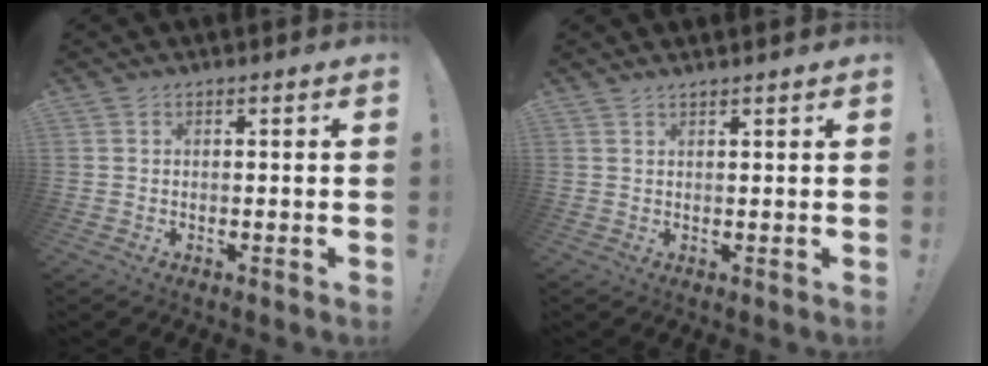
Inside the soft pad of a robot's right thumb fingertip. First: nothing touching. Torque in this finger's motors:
{"motor_torque": [0.13, -0.24, -0.25, 0.01, 0.00]}